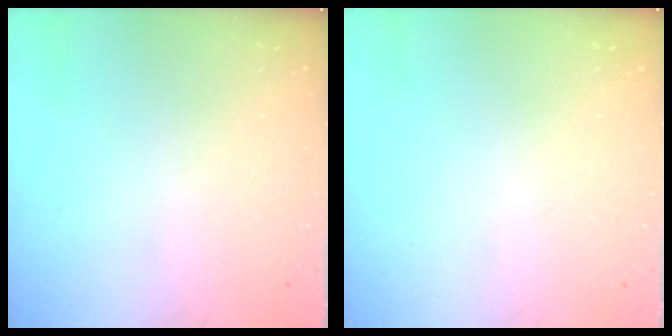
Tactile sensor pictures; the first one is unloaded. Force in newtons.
{"total": 0.0}